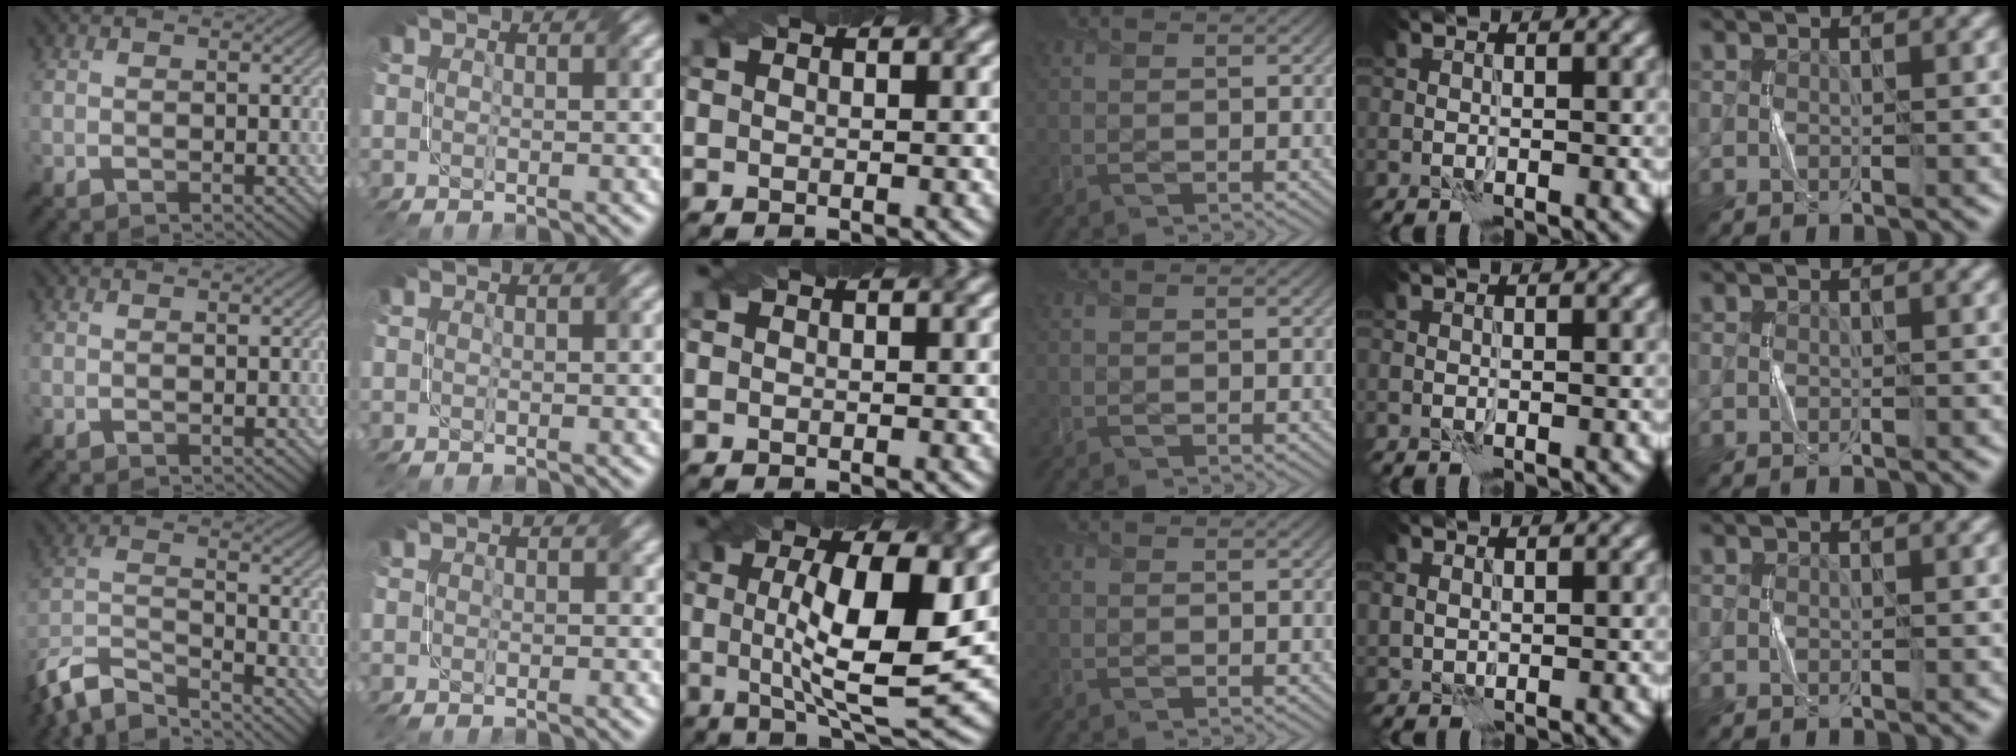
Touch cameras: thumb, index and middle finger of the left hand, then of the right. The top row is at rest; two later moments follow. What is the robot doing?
{"motion": "twist", "object": "screw"}